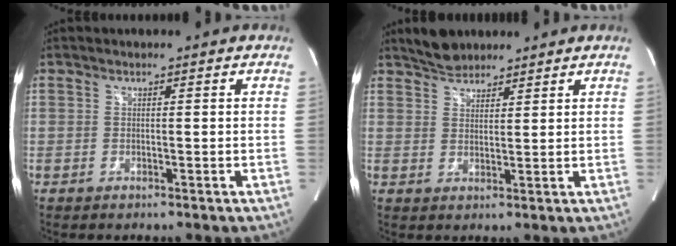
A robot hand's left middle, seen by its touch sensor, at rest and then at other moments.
{"total": 4.0, "force": [3.7, 1.5, 0.7], "torque": [-0.017, 0.011, 0.067]}